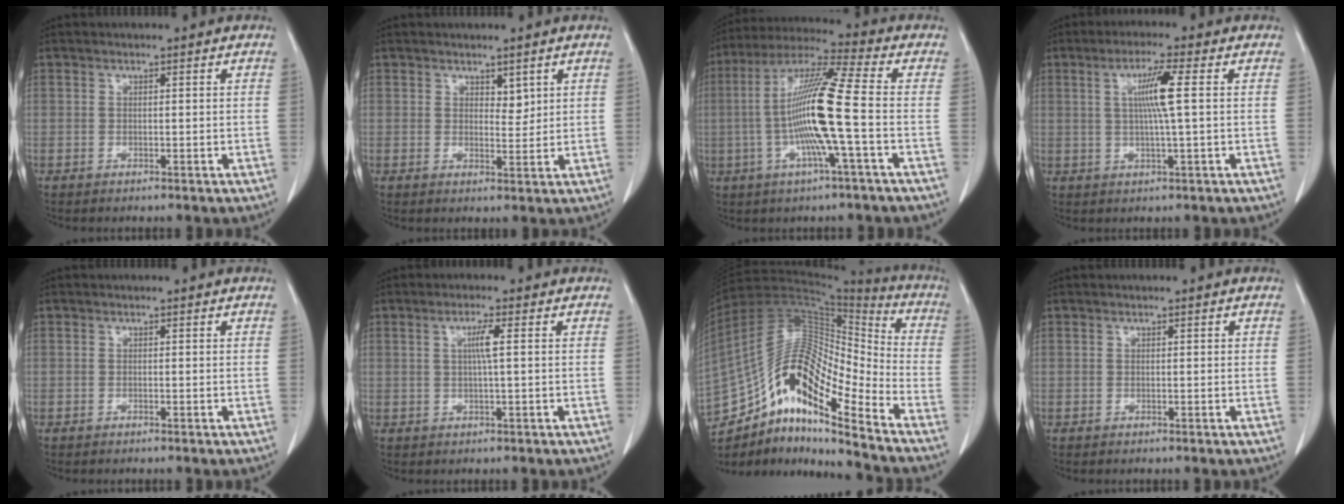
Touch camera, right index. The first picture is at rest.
{"total": 2.1, "force": [1.3, 1.1, 1.2], "torque": [-0.017, -0.007, 0.024]}
{"total": 14.0, "force": [-1.9, -0.7, 13.9], "torque": [-0.267, 0.005, -0.045]}
{"total": 5.8, "force": [1.0, -0.7, 5.6], "torque": [-0.107, -0.001, 0.019]}
{"total": 0.0}
{"total": 2.8, "force": [0.5, -0.3, 2.7], "torque": [-0.055, -0.001, 0.006]}
{"total": 19.6, "force": [-12.7, 4.4, 14.2], "torque": [-0.282, 0.034, -0.224]}
{"total": 0.0}